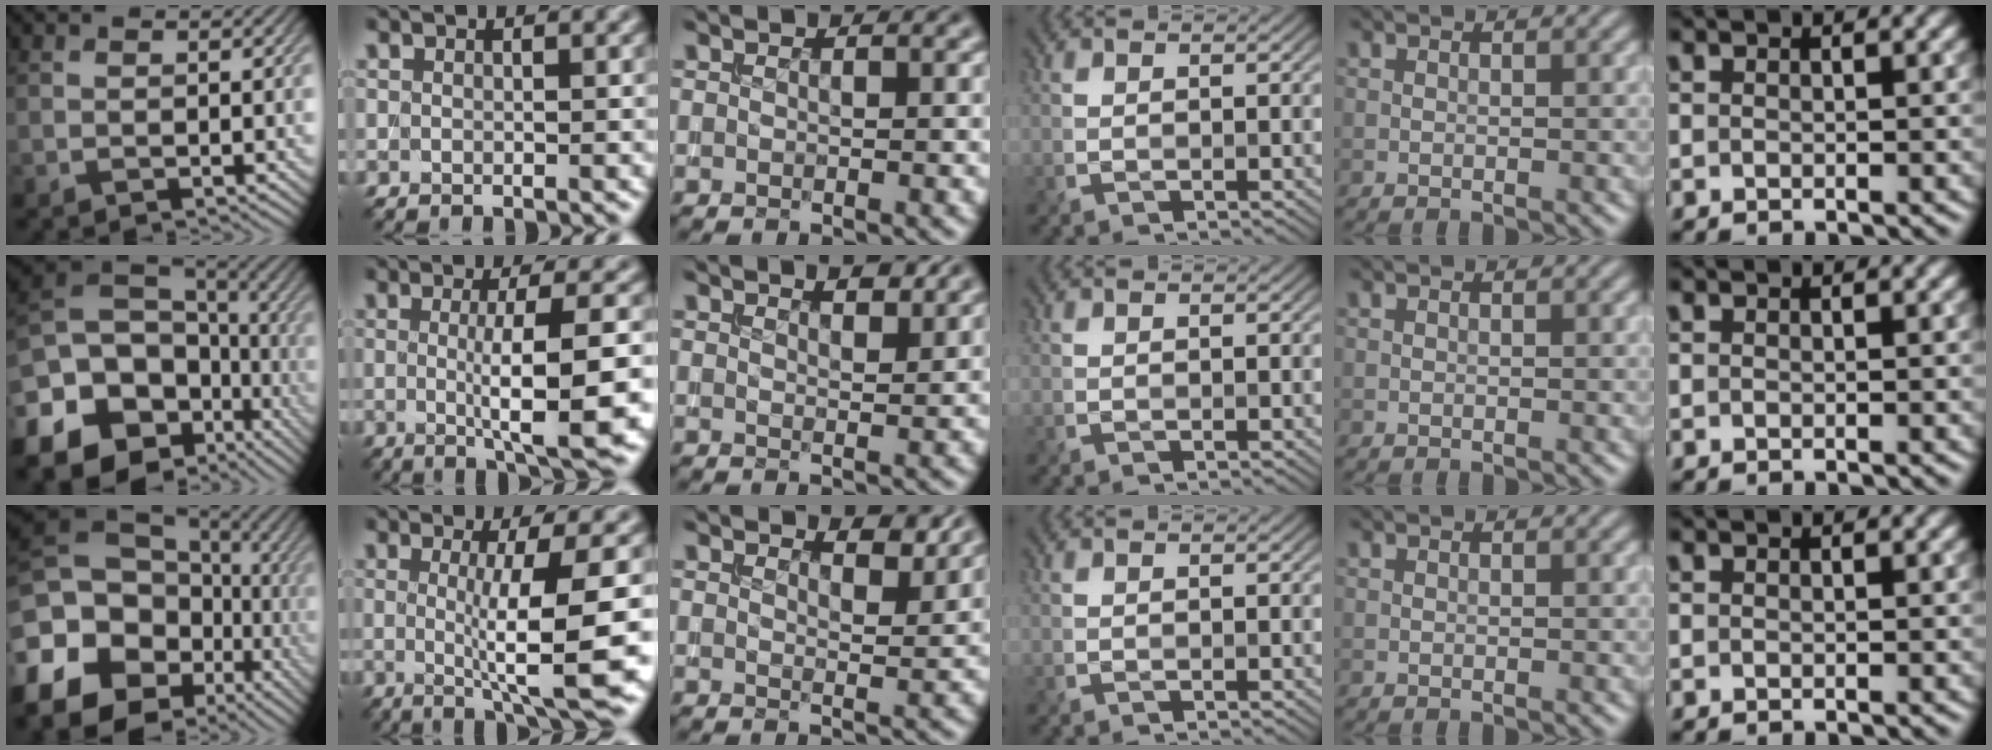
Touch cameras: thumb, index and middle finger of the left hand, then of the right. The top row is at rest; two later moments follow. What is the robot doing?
{"motion": "extract", "object": "backpack"}